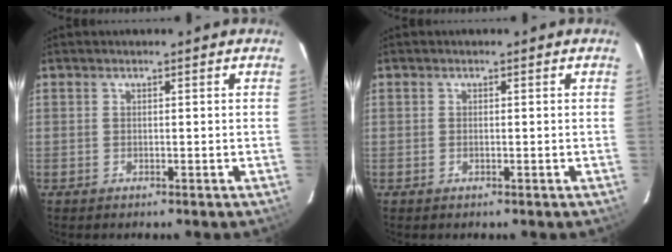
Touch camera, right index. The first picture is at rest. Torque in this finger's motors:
{"motor_torque": [-0.26, 0.19, -0.04, 0.00]}